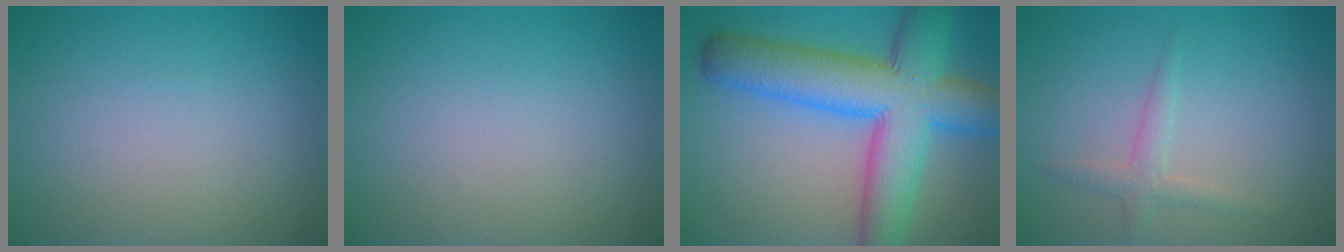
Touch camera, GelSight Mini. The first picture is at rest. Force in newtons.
{"total": 0.0}
{"total": 11.5, "press": 11.5, "slide": 0.3}
{"total": 1.8, "press": 1.8, "slide": 0.0}